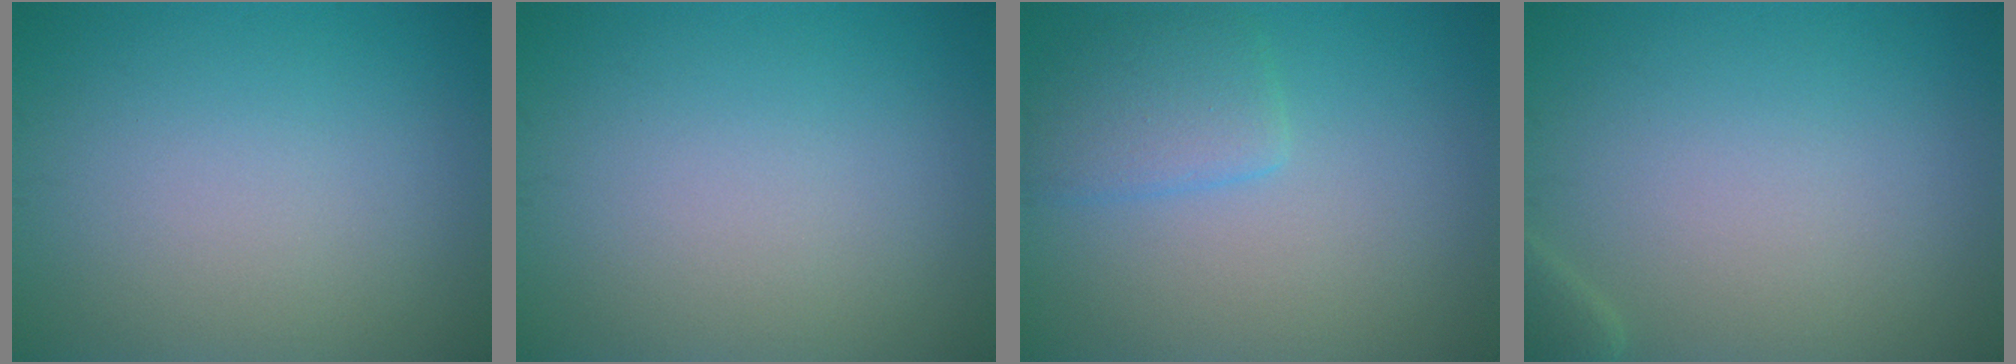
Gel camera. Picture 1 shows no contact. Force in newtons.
{"total": 0.0}
{"total": 2.8, "press": 2.8, "slide": 0.3}
{"total": 1.1, "press": 1.1, "slide": 0.1}